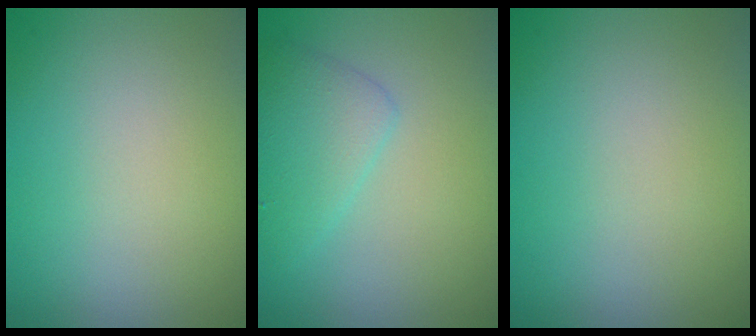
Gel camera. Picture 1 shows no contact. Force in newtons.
{"total": 3.0, "press": 3.0, "slide": 0.1}
{"total": 0.0}